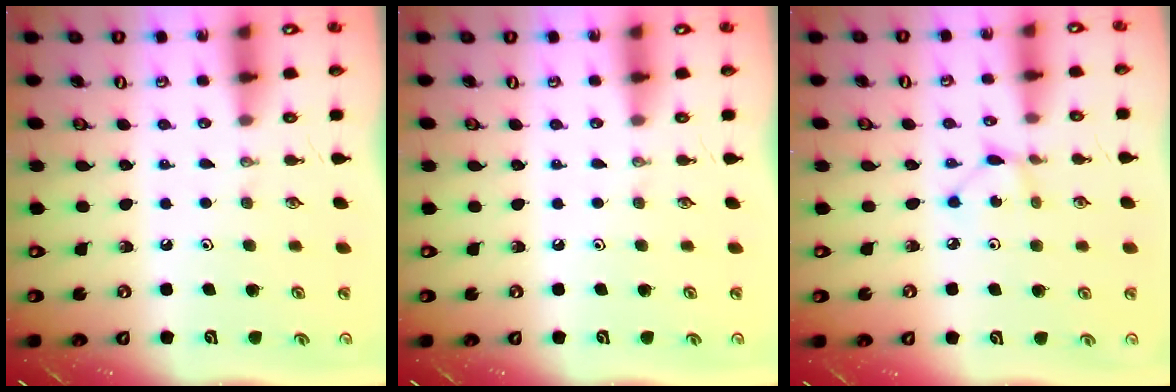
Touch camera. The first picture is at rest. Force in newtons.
{"total": 0.0}
{"total": 2.3, "press": 2.3, "slide": 0.1}